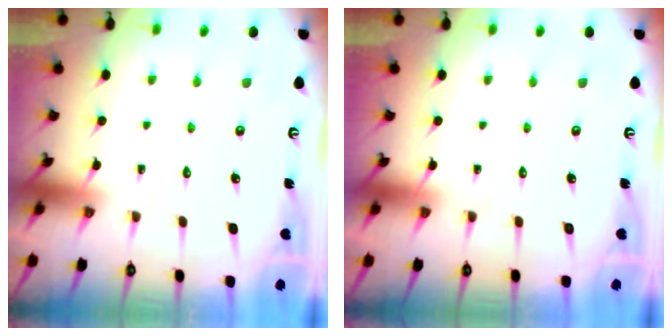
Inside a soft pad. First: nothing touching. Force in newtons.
{"total": 0.0}